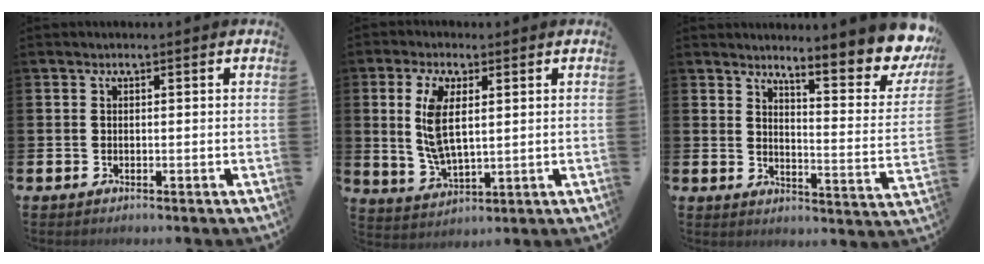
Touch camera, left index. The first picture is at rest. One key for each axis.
{"total": 7.3, "fx": 2.0, "fy": 3.4, "fz": 6.2, "tx": -0.126, "ty": 0.002, "tz": 0.032}
{"total": 7.6, "fx": 6.8, "fy": 0.6, "fz": 3.4, "tx": -0.050, "ty": -0.075, "tz": 0.103}